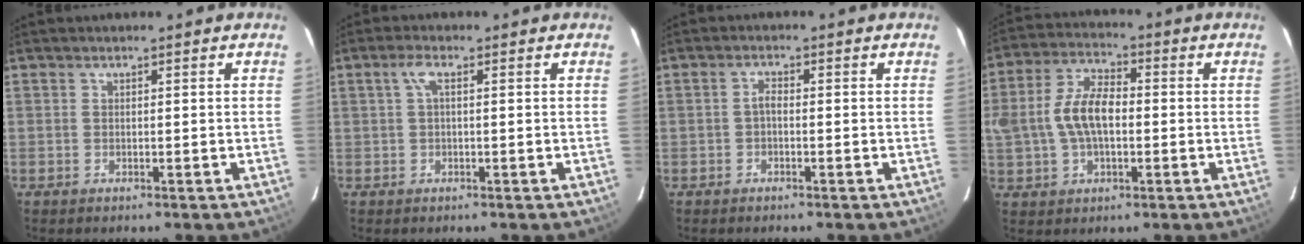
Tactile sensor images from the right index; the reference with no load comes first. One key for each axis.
{"total": 2.3, "fx": 0.5, "fy": 0.5, "fz": 2.2, "tx": -0.046, "ty": 0.008, "tz": 0.008}
{"total": 1.2, "fx": -0.5, "fy": 0.5, "fz": 1.0, "tx": -0.020, "ty": 0.006, "tz": -0.012}
{"total": 11.4, "fx": -0.4, "fy": 6.7, "fz": 9.2, "tx": -0.187, "ty": 0.018, "tz": -0.006}